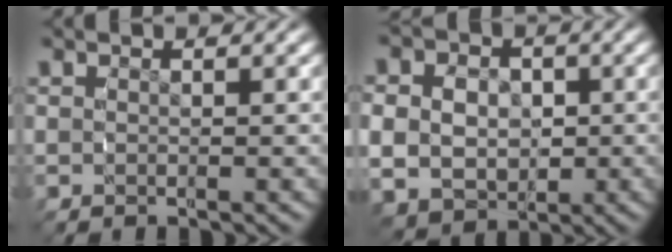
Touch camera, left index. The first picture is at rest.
{"total": 8.2, "force": [-1.0, 7.1, 3.9], "torque": [-0.092, -0.040, -0.008]}